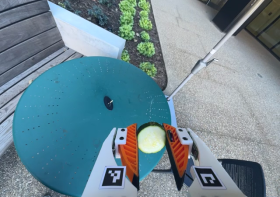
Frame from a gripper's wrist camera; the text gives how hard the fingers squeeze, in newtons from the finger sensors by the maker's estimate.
{"total": 13.2, "left": 13.3, "right": 13.1}